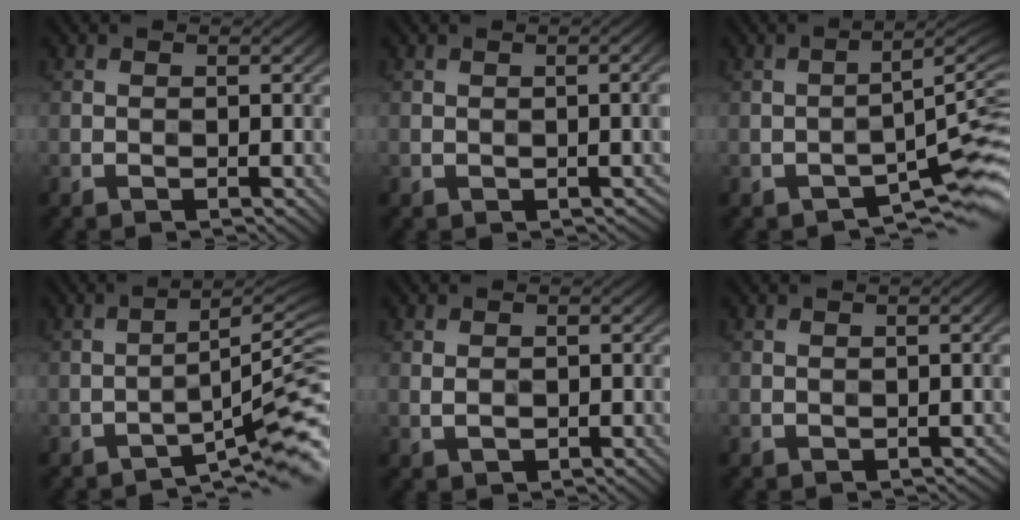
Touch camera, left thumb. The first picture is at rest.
{"total": 2.2, "force": [-0.4, 0.9, 2.0], "torque": [-0.022, -0.001, 0.007]}
{"total": 5.4, "force": [-3.3, 0.9, 4.2], "torque": [-0.054, 0.008, -0.055]}
{"total": 7.2, "force": [-3.9, 0.8, 6.1], "torque": [-0.079, 0.017, -0.063]}
{"total": 1.0, "force": [0.5, 0.6, 0.5], "torque": [-0.013, -0.003, 0.007]}
{"total": 1.1, "force": [-0.3, 0.7, 0.9], "torque": [-0.010, -0.002, 0.004]}